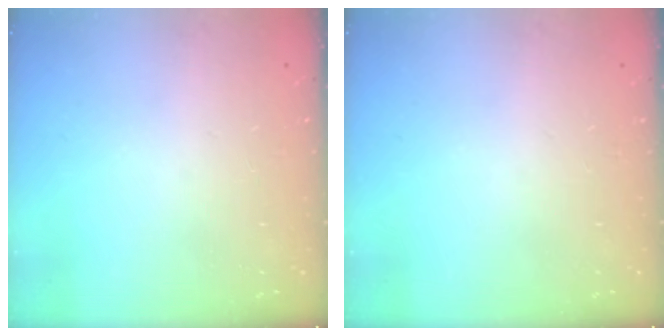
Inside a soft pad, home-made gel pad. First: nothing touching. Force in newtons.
{"total": 0.0}